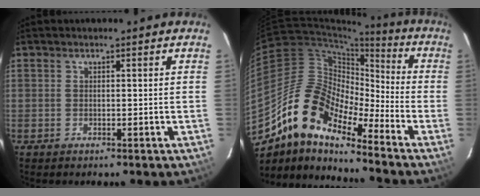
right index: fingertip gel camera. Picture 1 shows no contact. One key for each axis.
{"total": 15.6, "fx": -11.7, "fy": 5.1, "fz": 8.9, "tx": -0.145, "ty": 0.001, "tz": -0.238}